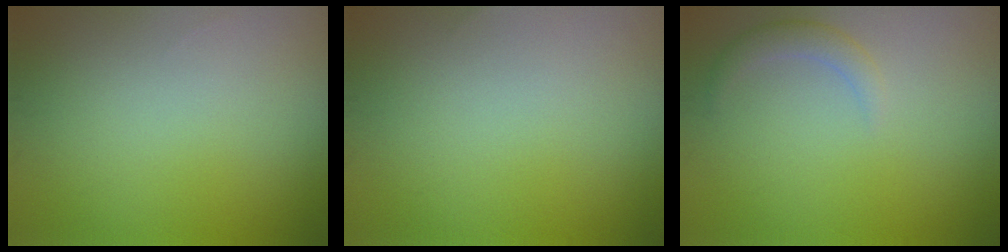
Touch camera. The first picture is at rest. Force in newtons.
{"total": 0.0}
{"total": 1.6, "press": 1.6, "slide": 0.1}